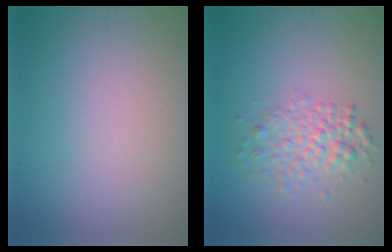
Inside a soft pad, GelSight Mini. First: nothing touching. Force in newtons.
{"total": 2.8, "press": 2.8, "slide": 0.1}